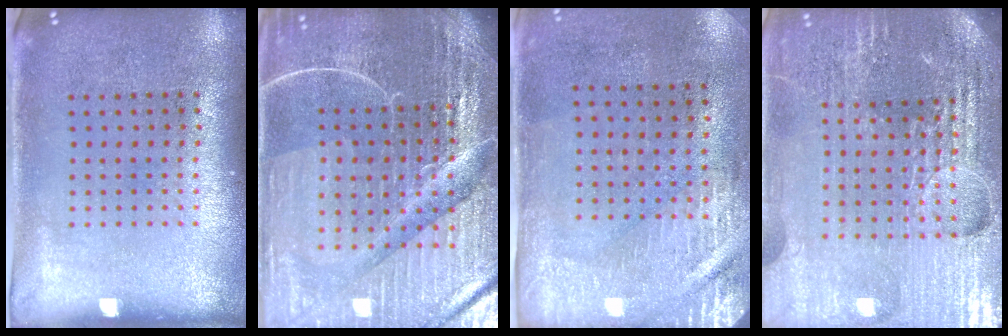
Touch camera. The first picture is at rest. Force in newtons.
{"total": 6.4, "press": 5.7, "slide": 2.9}
{"total": 2.9, "press": 2.5, "slide": 1.4}
{"total": 5.7, "press": 5.2, "slide": 2.3}